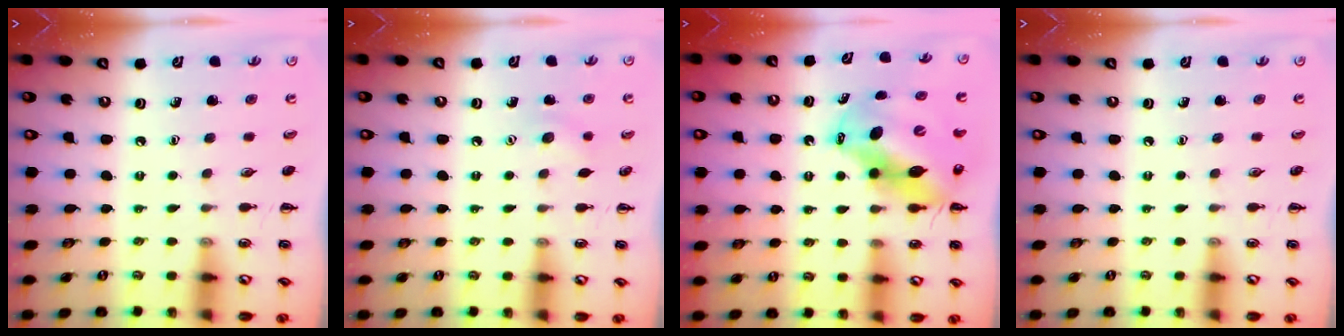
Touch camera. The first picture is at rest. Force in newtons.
{"total": 6.3, "press": 6.0, "slide": 1.9}
{"total": 12.5, "press": 12.1, "slide": 3.0}
{"total": 0.0}